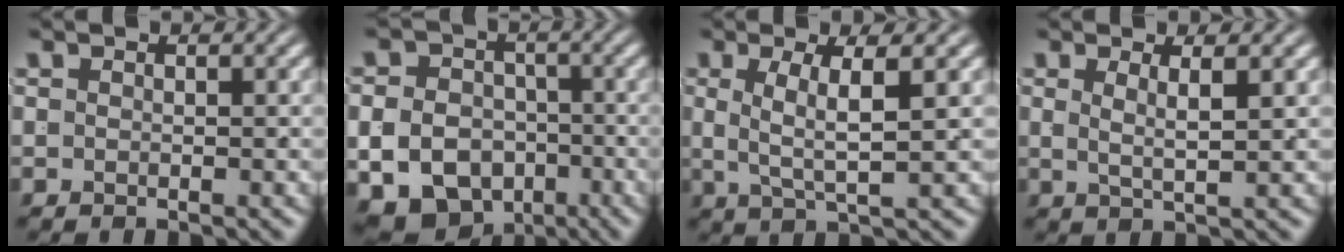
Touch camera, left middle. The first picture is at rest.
{"total": 15.0, "force": [-6.0, 12.9, 4.8], "torque": [-0.104, -0.062, -0.098]}
{"total": 3.3, "force": [0.3, 0.2, 3.3], "torque": [-0.057, -0.010, 0.012]}
{"total": 2.2, "force": [0.8, -0.5, 2.0], "torque": [-0.030, -0.007, 0.021]}